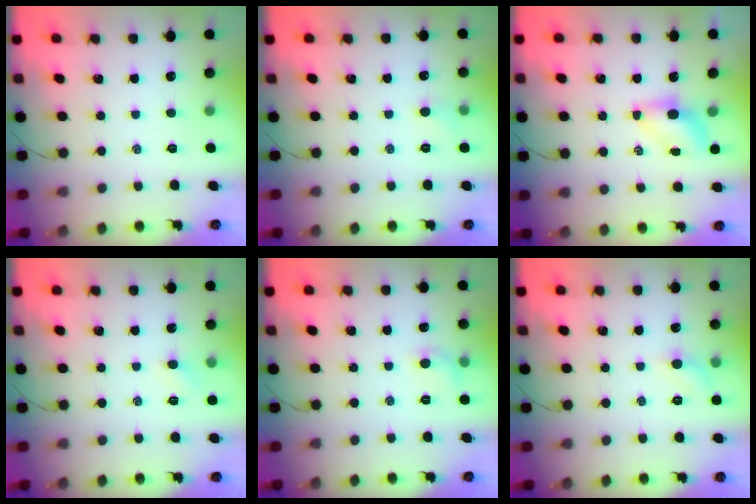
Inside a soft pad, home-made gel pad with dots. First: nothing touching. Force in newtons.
{"total": 3.9, "press": 3.7, "slide": 1.3}
{"total": 4.7, "press": 4.6, "slide": 0.6}
{"total": 3.1, "press": 2.9, "slide": 1.0}
{"total": 5.0, "press": 4.8, "slide": 1.6}
{"total": 5.4, "press": 5.2, "slide": 1.7}